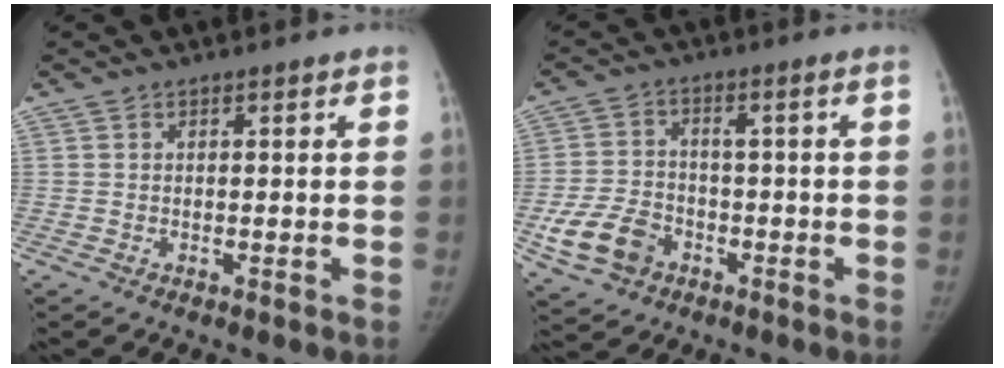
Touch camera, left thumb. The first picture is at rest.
{"total": 8.8, "force": [-3.6, 6.6, 4.6], "torque": [-0.082, 0.021, -0.059]}